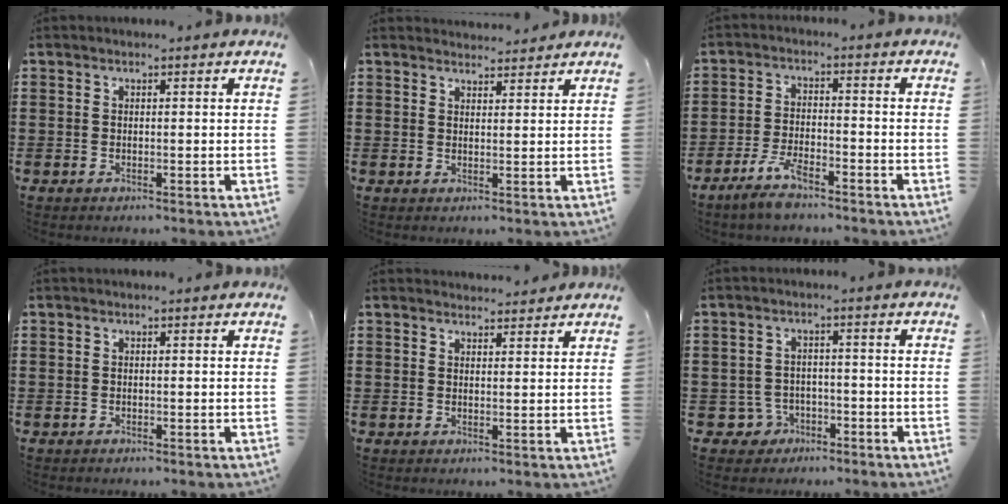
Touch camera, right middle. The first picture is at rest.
{"total": 2.5, "force": [2.5, 0.5, 0.0], "torque": [0.002, -0.005, 0.046]}
{"total": 5.0, "force": [-3.9, 1.3, 2.8], "torque": [-0.068, -0.001, -0.078]}
{"total": 0.0}
{"total": 2.0, "force": [2.0, 0.4, 0.1], "torque": [0.001, 0.001, 0.037]}
{"total": 3.8, "force": [-2.6, 2.6, 0.8], "torque": [-0.039, 0.001, -0.059]}